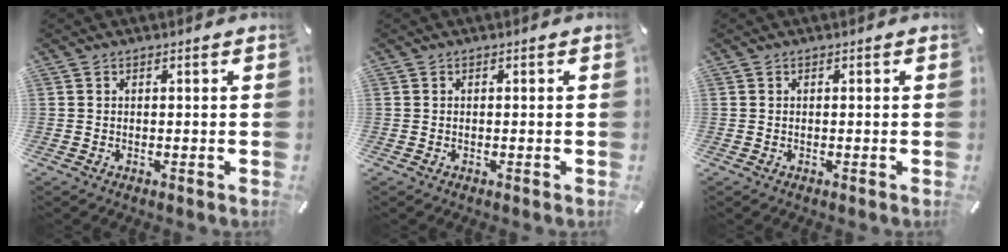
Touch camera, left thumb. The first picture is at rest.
{"total": 0.0}
{"total": 0.0}